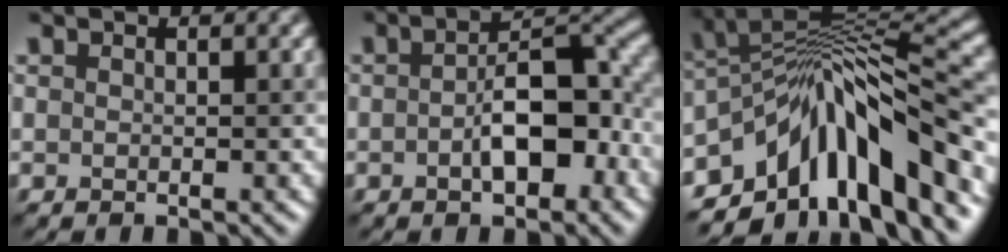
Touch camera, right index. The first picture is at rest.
{"total": 6.3, "force": [-1.5, 2.8, 5.4], "torque": [-0.079, 0.010, -0.025]}
{"total": 12.2, "force": [-5.6, 5.0, 9.6], "torque": [-0.132, 0.016, -0.099]}